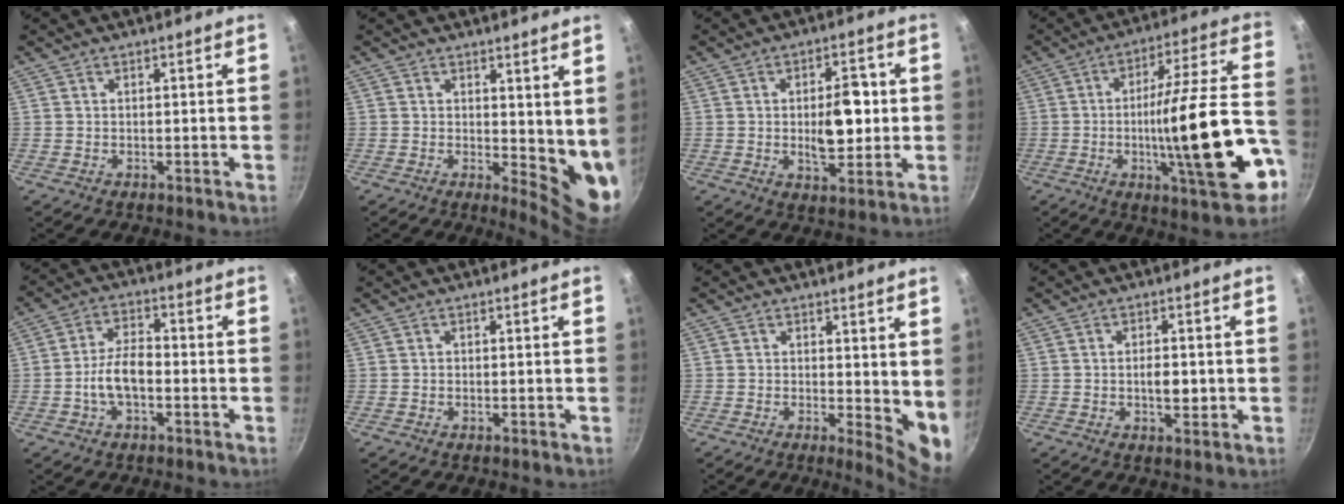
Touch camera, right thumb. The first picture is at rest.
{"total": 8.2, "force": [2.1, 3.6, 7.1], "torque": [-0.075, -0.029, 0.033]}
{"total": 9.8, "force": [0.1, 5.2, 8.3], "torque": [-0.094, 0.000, 0.003]}
{"total": 23.8, "force": [-6.8, 5.0, 22.3], "torque": [-0.308, 0.030, -0.100]}
{"total": 7.5, "force": [-2.0, 3.9, 6.1], "torque": [-0.102, 0.031, -0.042]}
{"total": 0.0}
{"total": 6.8, "force": [0.9, 2.8, 6.1], "torque": [-0.071, -0.017, 0.014]}
{"total": 3.9, "force": [-0.4, 1.9, 3.3], "torque": [-0.041, -0.001, -0.006]}